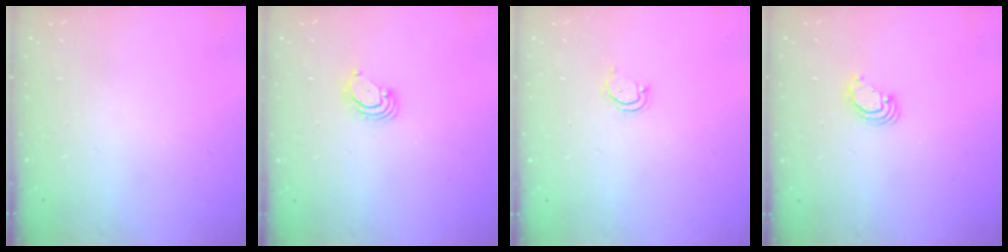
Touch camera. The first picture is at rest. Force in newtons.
{"total": 4.5, "press": 4.4, "slide": 0.5}
{"total": 2.9, "press": 2.9, "slide": 0.3}
{"total": 3.7, "press": 3.6, "slide": 0.2}